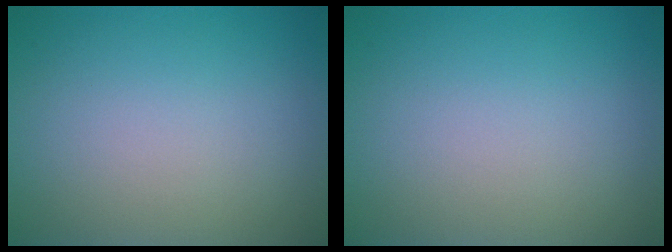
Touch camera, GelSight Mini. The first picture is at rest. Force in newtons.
{"total": 0.0}